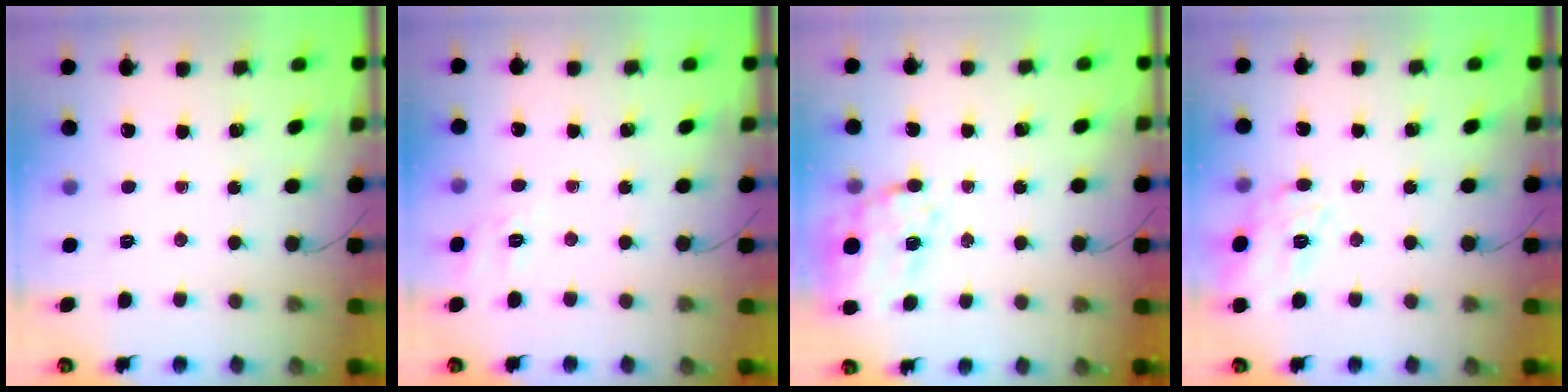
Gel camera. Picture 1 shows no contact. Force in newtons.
{"total": 2.0, "press": 0.4, "slide": 1.9}
{"total": 15.8, "press": 15.5, "slide": 2.7}
{"total": 14.6, "press": 14.6, "slide": 0.9}